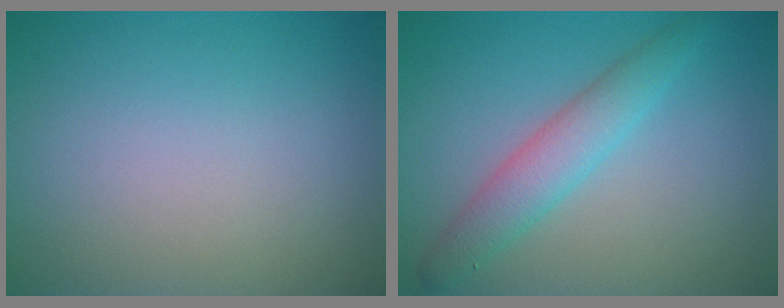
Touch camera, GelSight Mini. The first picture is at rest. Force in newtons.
{"total": 2.6, "press": 2.6, "slide": 0.0}